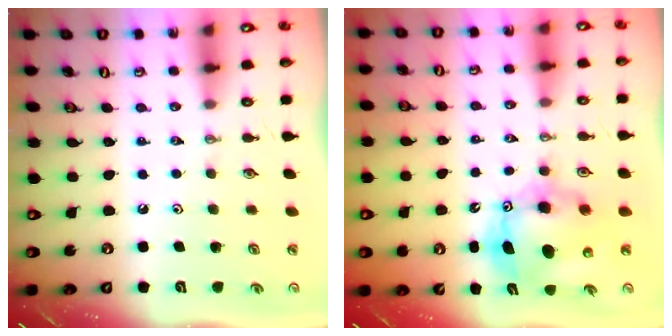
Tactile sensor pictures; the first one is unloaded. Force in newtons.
{"total": 11.2, "press": 10.9, "slide": 2.7}